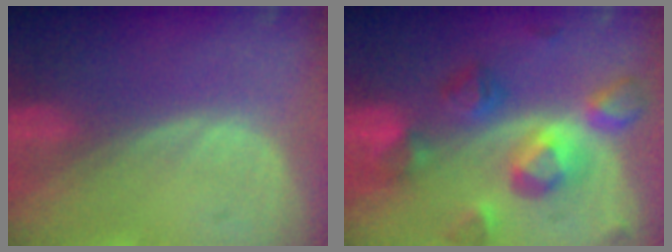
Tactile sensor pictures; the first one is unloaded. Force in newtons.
{"total": 9.4, "press": 9.4, "slide": 0.6}